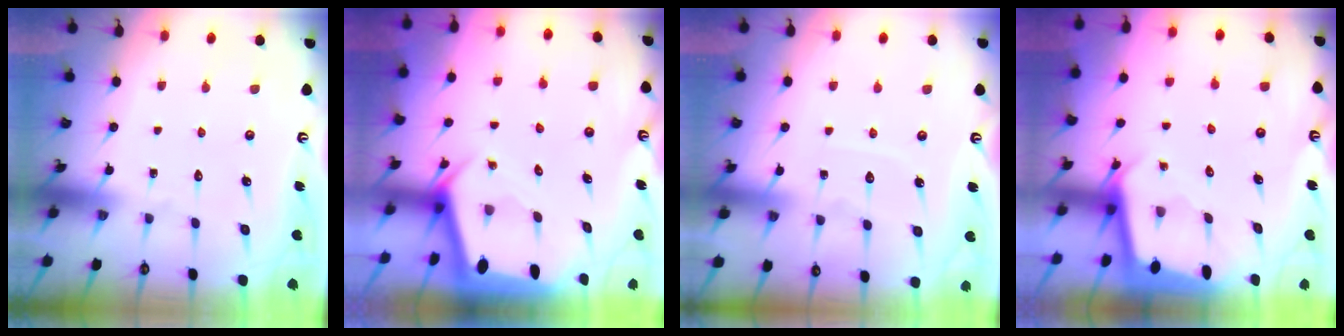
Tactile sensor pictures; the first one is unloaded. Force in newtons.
{"total": 3.4, "press": 3.4, "slide": 0.3}
{"total": 4.5, "press": 4.5, "slide": 0.3}
{"total": 2.1, "press": 2.1, "slide": 0.1}